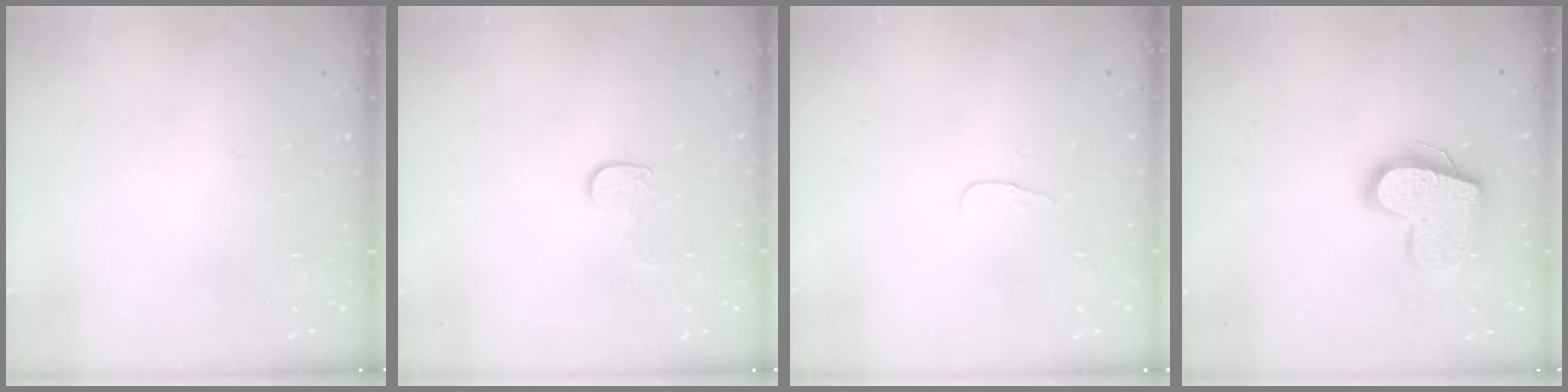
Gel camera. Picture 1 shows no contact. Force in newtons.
{"total": 6.8, "press": 6.8, "slide": 0.3}
{"total": 2.8, "press": 2.8, "slide": 0.3}
{"total": 16.5, "press": 16.4, "slide": 1.2}